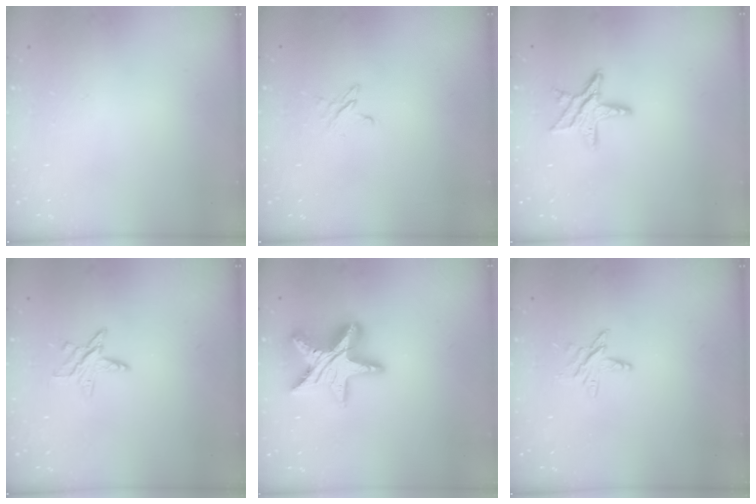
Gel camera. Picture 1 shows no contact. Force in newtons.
{"total": 2.7, "press": 2.7, "slide": 0.3}
{"total": 10.5, "press": 10.4, "slide": 0.8}
{"total": 5.7, "press": 5.7, "slide": 0.6}
{"total": 17.8, "press": 17.8, "slide": 1.2}
{"total": 5.0, "press": 5.0, "slide": 0.6}